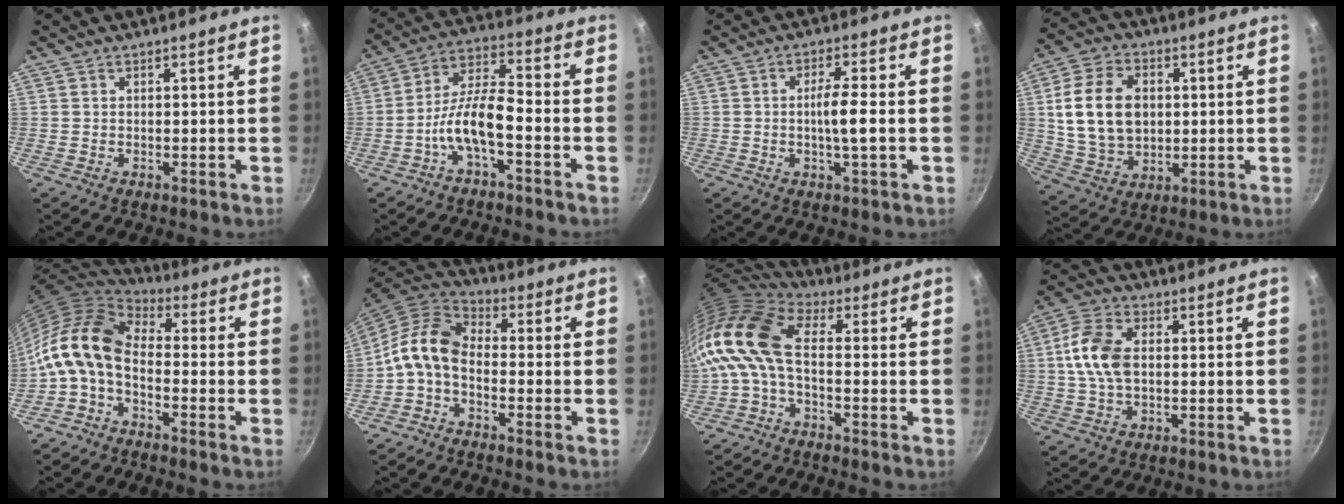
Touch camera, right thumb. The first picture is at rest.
{"total": 9.1, "force": [-4.0, 3.0, 7.7], "torque": [-0.150, 0.044, -0.081]}
{"total": 5.4, "force": [-0.7, 0.5, 5.3], "torque": [-0.100, 0.010, -0.014]}
{"total": 15.6, "force": [2.0, 11.1, 10.7], "torque": [-0.185, 0.000, 0.044]}
{"total": 13.5, "force": [-1.8, 7.9, 10.9], "torque": [-0.209, 0.030, -0.051]}
{"total": 9.6, "force": [-2.2, 6.1, 7.2], "torque": [-0.138, 0.043, -0.060]}
{"total": 12.0, "force": [-0.9, 6.2, 10.3], "torque": [-0.213, 0.021, -0.035]}
{"total": 10.4, "force": [0.8, 6.6, 8.0], "torque": [-0.151, 0.016, 0.006]}